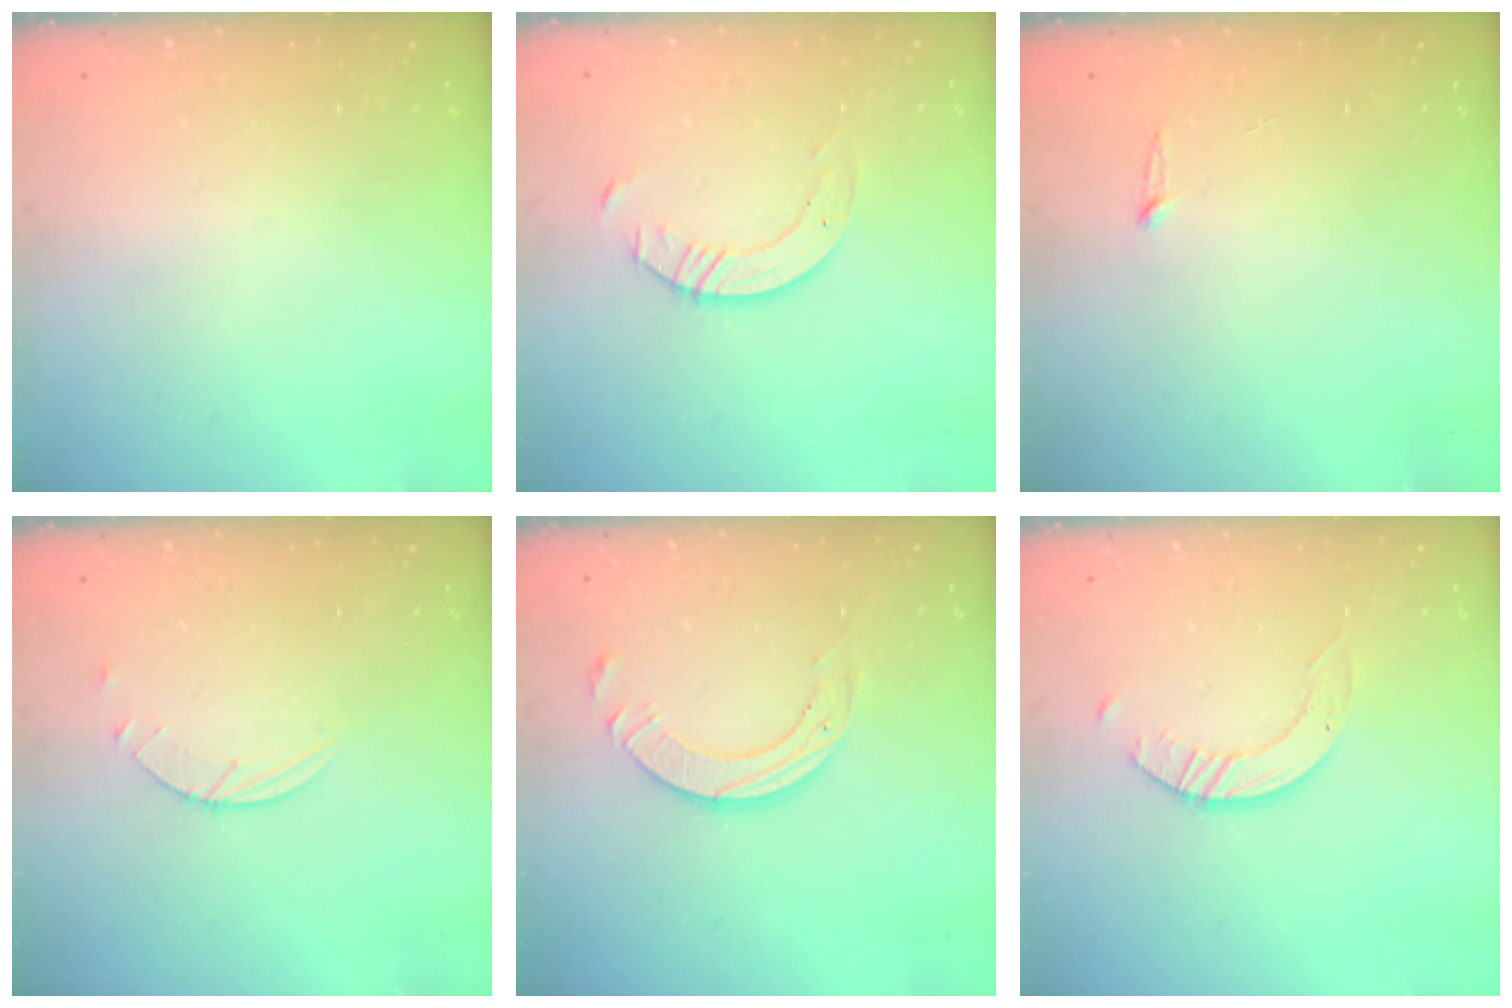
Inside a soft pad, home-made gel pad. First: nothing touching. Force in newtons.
{"total": 5.3, "press": 5.3, "slide": 0.6}
{"total": 2.5, "press": 2.5, "slide": 0.2}
{"total": 2.5, "press": 2.4, "slide": 0.3}
{"total": 8.8, "press": 8.7, "slide": 0.9}
{"total": 2.9, "press": 2.9, "slide": 0.3}